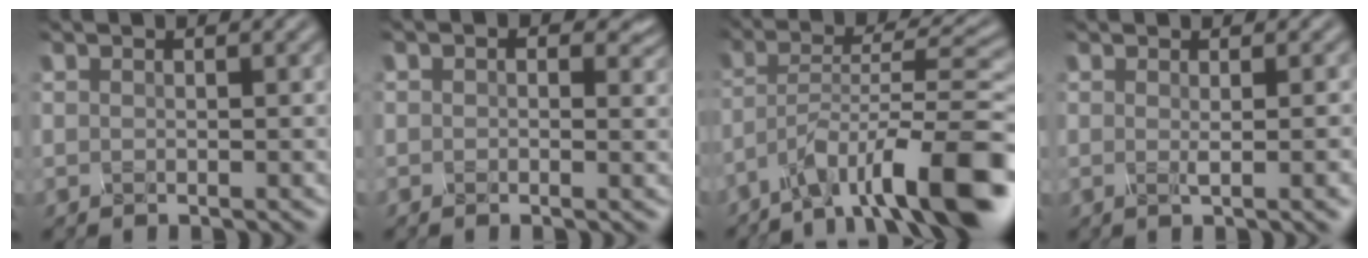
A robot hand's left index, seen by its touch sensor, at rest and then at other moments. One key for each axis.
{"total": 1.2, "fx": 0.0, "fy": 0.9, "fz": 0.7, "tx": -0.020, "ty": -0.002, "tz": 0.022}
{"total": 11.1, "fx": -7.7, "fy": 1.9, "fz": 7.8, "tx": -0.134, "ty": 0.013, "tz": -0.112}
{"total": 1.7, "fx": -0.4, "fy": 0.2, "fz": 1.7, "tx": -0.035, "ty": 0.002, "tz": 0.004}